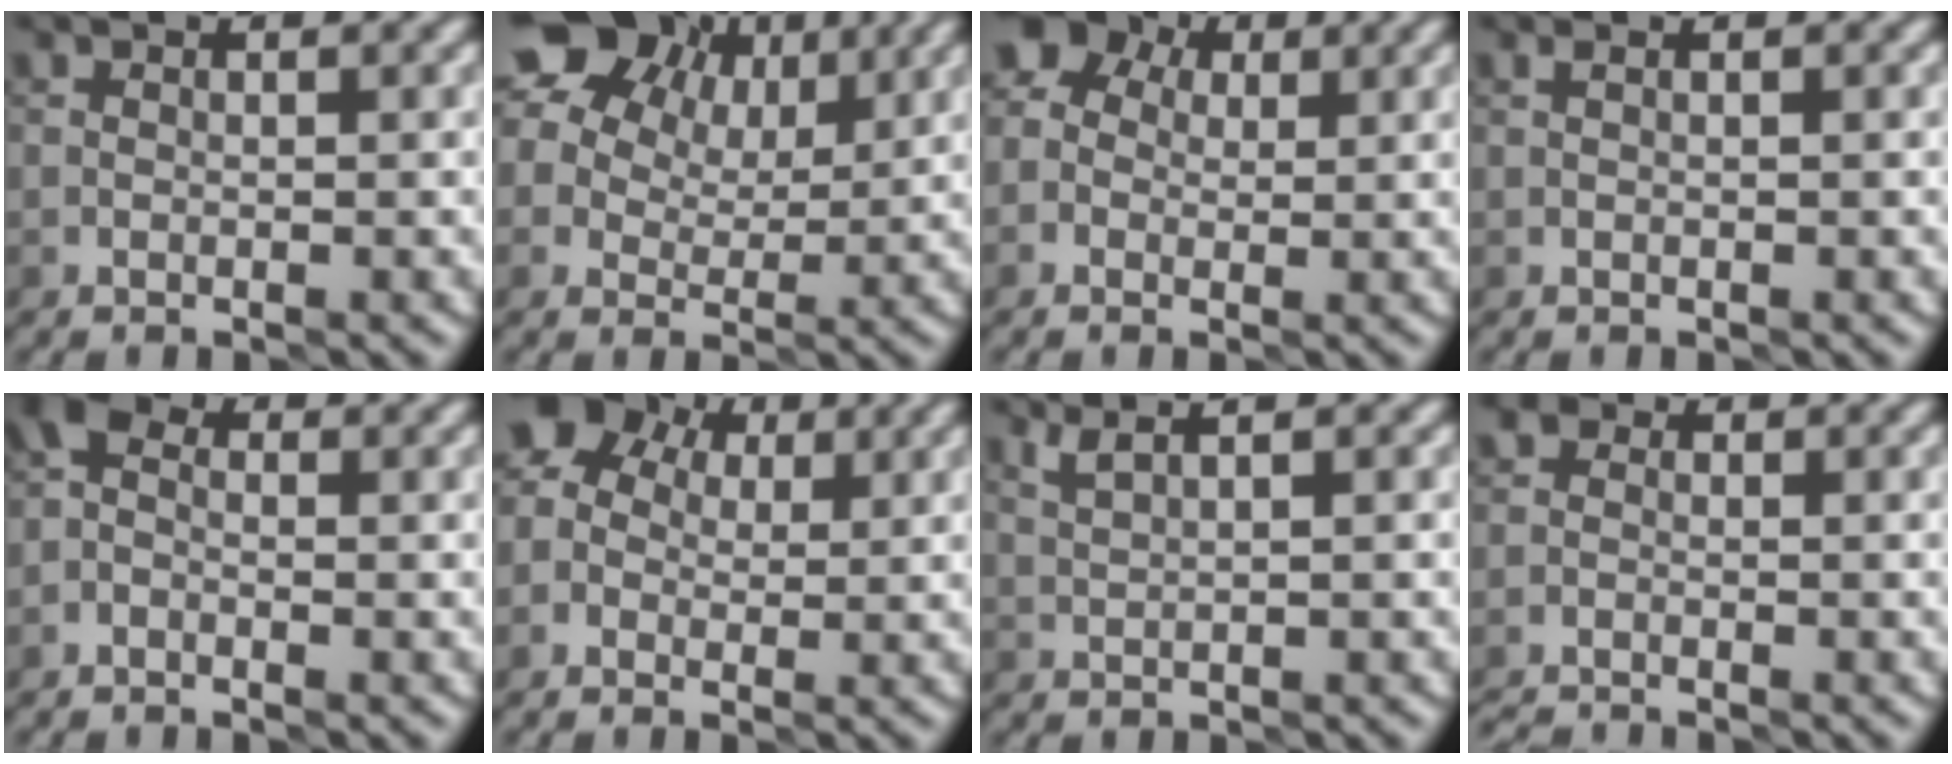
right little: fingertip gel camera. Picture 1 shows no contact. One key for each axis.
{"total": 10.6, "fx": 5.2, "fy": 7.0, "fz": 6.1, "tx": -0.092, "ty": 0.034, "tz": 0.076}
{"total": 4.5, "fx": 1.5, "fy": 3.6, "fz": 2.3, "tx": -0.033, "ty": 0.024, "tz": 0.001}
{"total": 0.0}
{"total": 2.1, "fx": -0.5, "fy": 1.5, "fz": 1.4, "tx": -0.032, "ty": 0.010, "tz": -0.021}
{"total": 6.3, "fx": 1.8, "fy": 4.9, "fz": 3.5, "tx": -0.054, "ty": 0.035, "tz": 0.007}
{"total": 2.5, "fx": 1.8, "fy": 0.9, "fz": 1.5, "tx": -0.008, "ty": 0.010, "tz": 0.012}
{"total": 2.0, "fx": -1.7, "fy": 0.9, "fz": 0.6, "tx": -0.005, "ty": -0.006, "tz": -0.033}